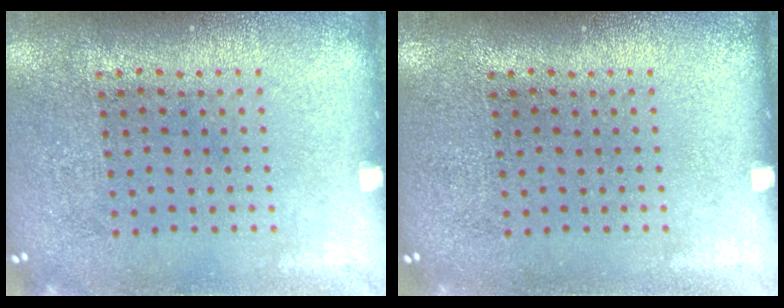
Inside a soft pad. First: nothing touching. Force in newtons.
{"total": 0.0}